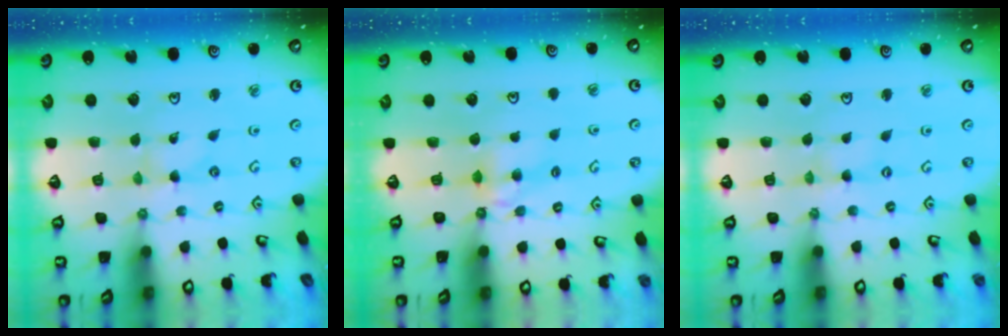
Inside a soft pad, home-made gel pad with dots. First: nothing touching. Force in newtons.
{"total": 4.6, "press": 4.6, "slide": 0.6}
{"total": 0.0}